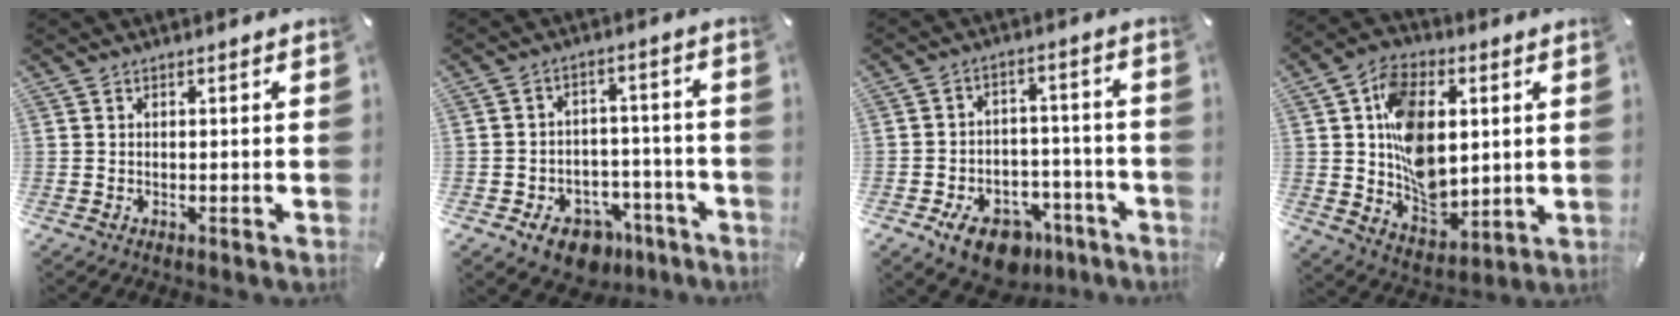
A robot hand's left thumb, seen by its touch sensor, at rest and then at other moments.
{"total": 9.5, "force": [-6.1, 6.2, 3.8], "torque": [-0.045, 0.047, -0.099]}
{"total": 11.2, "force": [-7.0, 7.1, 5.1], "torque": [-0.064, 0.053, -0.117]}
{"total": 15.7, "force": [2.6, 11.5, 10.3], "torque": [-0.178, 0.005, 0.054]}